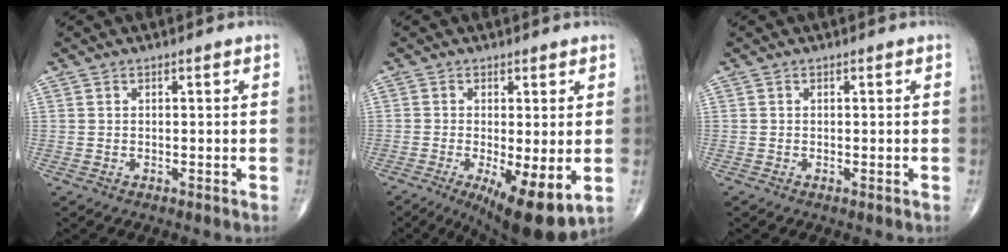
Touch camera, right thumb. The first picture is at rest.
{"total": 11.7, "force": [-3.1, 3.5, 10.7], "torque": [-0.168, -0.025, -0.041]}
{"total": 0.0}